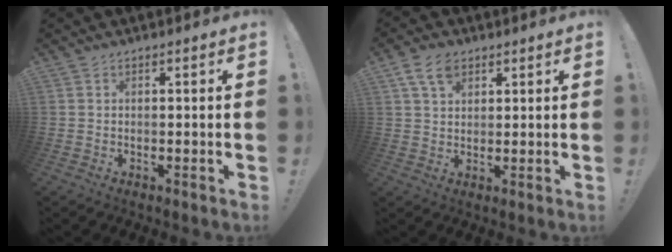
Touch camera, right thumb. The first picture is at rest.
{"total": 7.2, "force": [3.7, 4.7, 4.0], "torque": [-0.070, -0.004, 0.071]}